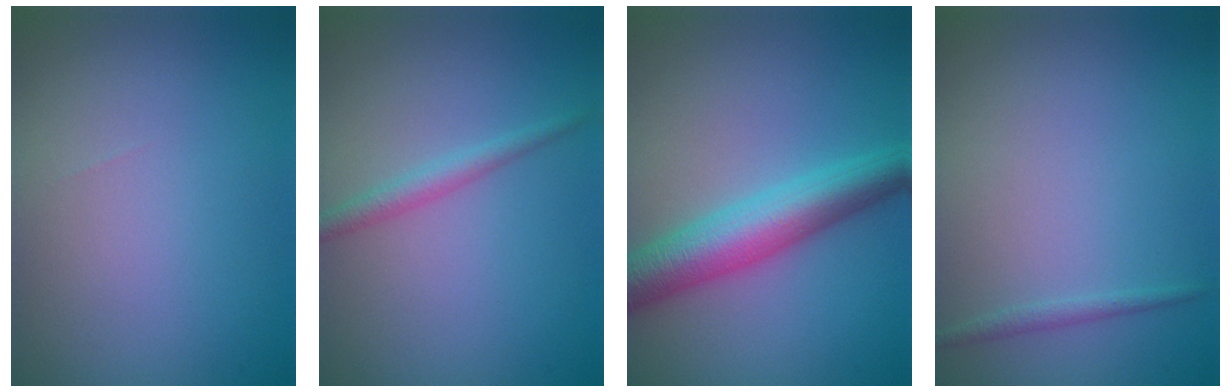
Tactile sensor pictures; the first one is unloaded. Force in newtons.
{"total": 1.7, "press": 1.7, "slide": 0.0}
{"total": 6.5, "press": 6.5, "slide": 0.0}
{"total": 0.8, "press": 0.8, "slide": 0.1}